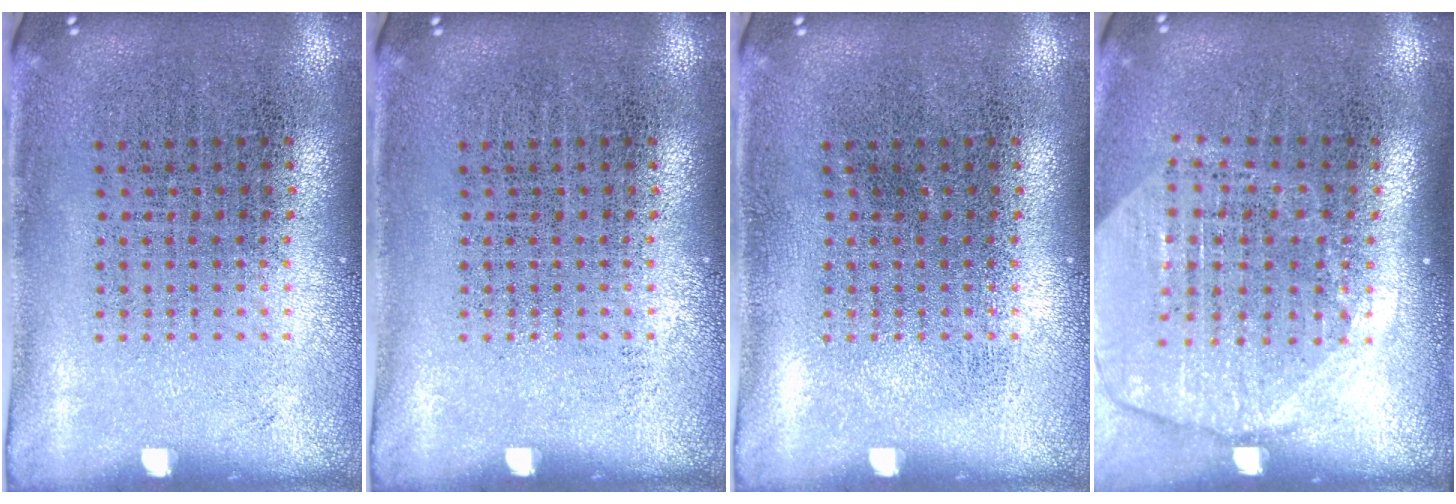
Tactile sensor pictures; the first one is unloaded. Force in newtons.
{"total": 0.0}
{"total": 0.0}
{"total": 2.1, "press": 1.8, "slide": 0.9}